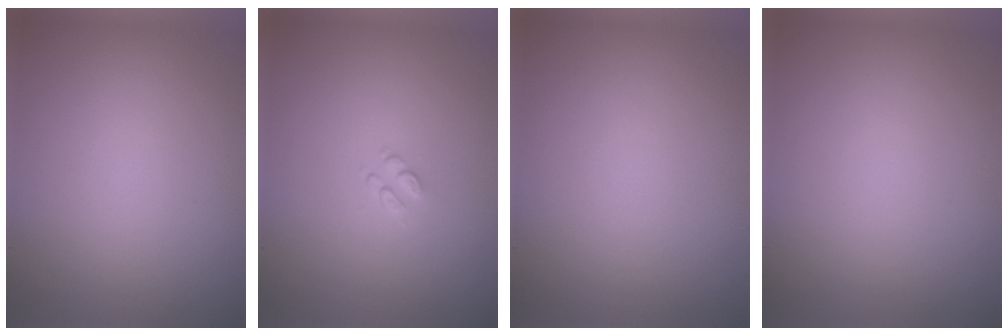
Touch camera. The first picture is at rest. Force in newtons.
{"total": 0.9, "press": 0.6, "slide": 0.7}
{"total": 0.0}
{"total": 0.0}